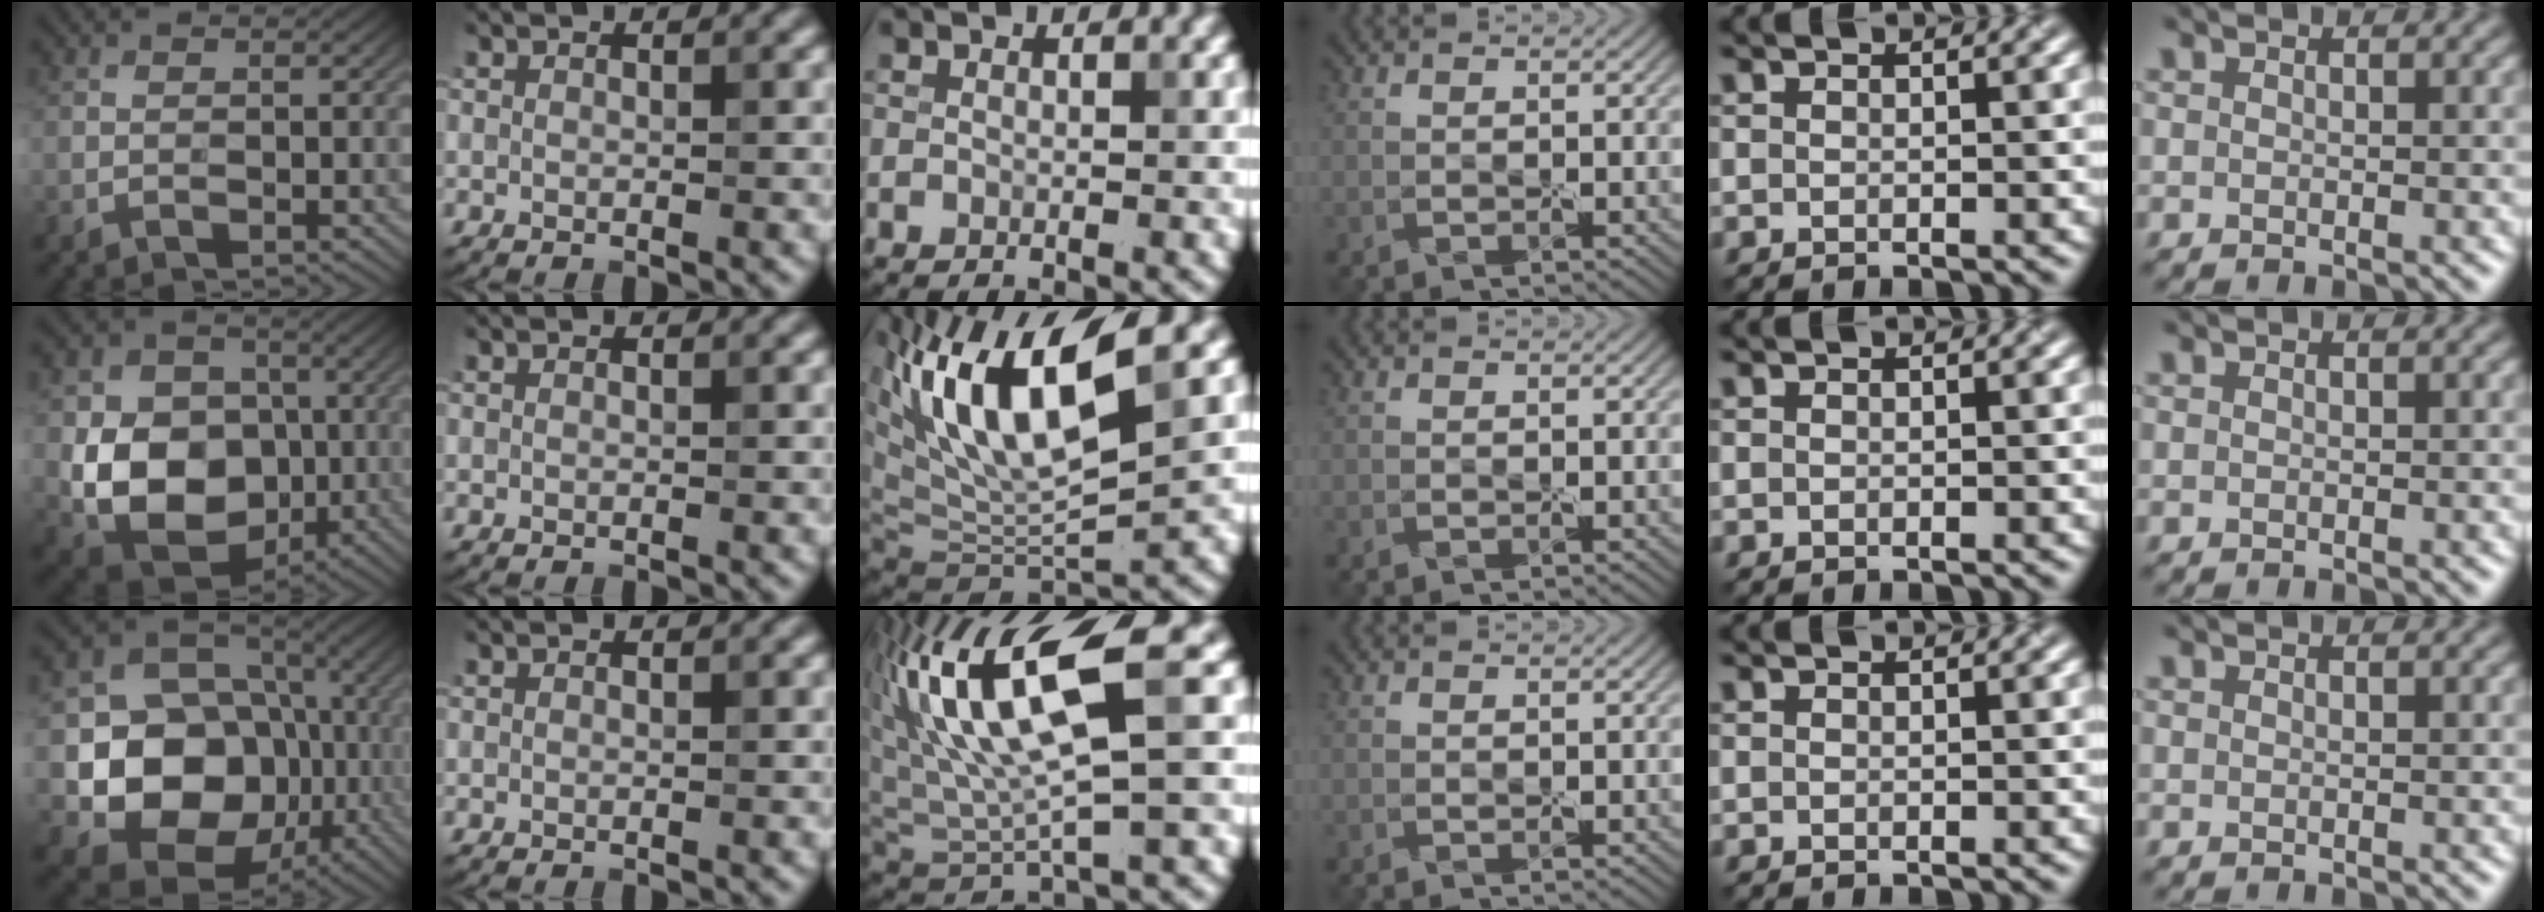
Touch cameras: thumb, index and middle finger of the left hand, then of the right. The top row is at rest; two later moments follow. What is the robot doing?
{"motion": "peel", "object": "plastic screen protector"}